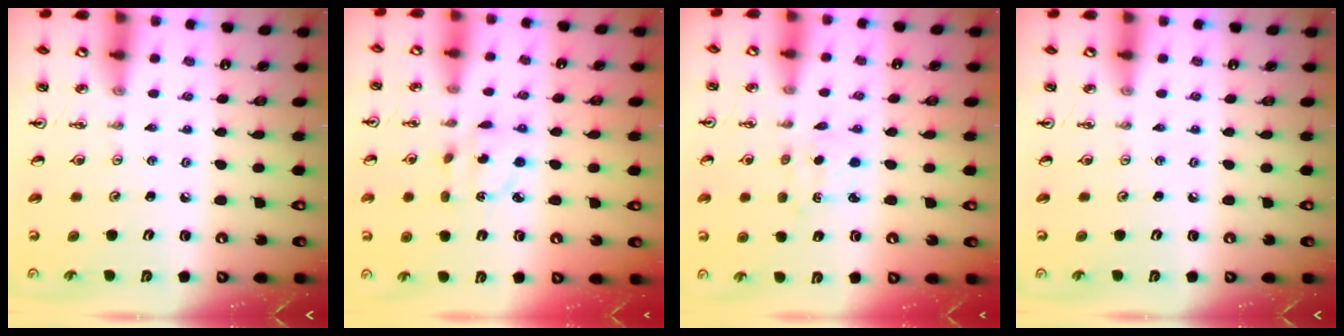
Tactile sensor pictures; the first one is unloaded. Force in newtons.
{"total": 3.5, "press": 3.5, "slide": 0.2}
{"total": 1.7, "press": 1.7, "slide": 0.3}
{"total": 0.0}